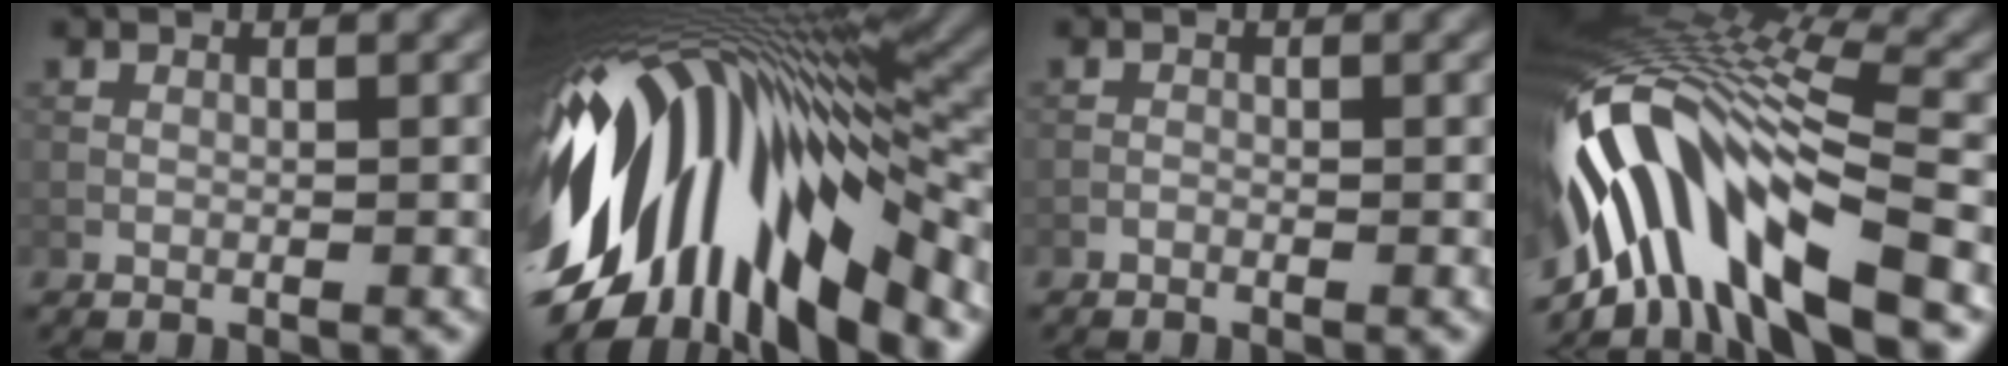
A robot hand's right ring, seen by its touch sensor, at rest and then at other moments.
{"total": 15.9, "force": [-3.8, 8.1, 13.2], "torque": [-0.249, 0.001, -0.068]}
{"total": 0.0}
{"total": 12.8, "force": [-4.4, 4.6, 11.1], "torque": [-0.207, 0.018, -0.070]}